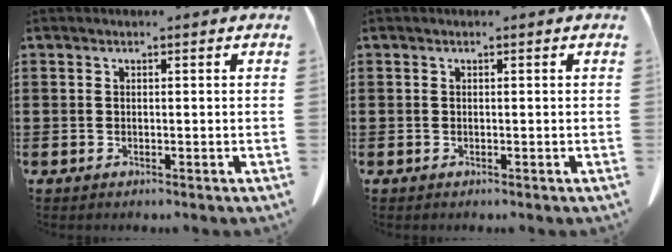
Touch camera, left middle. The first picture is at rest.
{"total": 0.0}